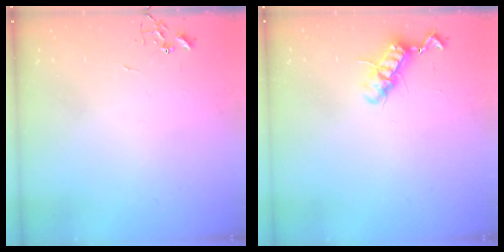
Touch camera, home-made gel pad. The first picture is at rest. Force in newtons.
{"total": 11.1, "press": 11.1, "slide": 0.7}